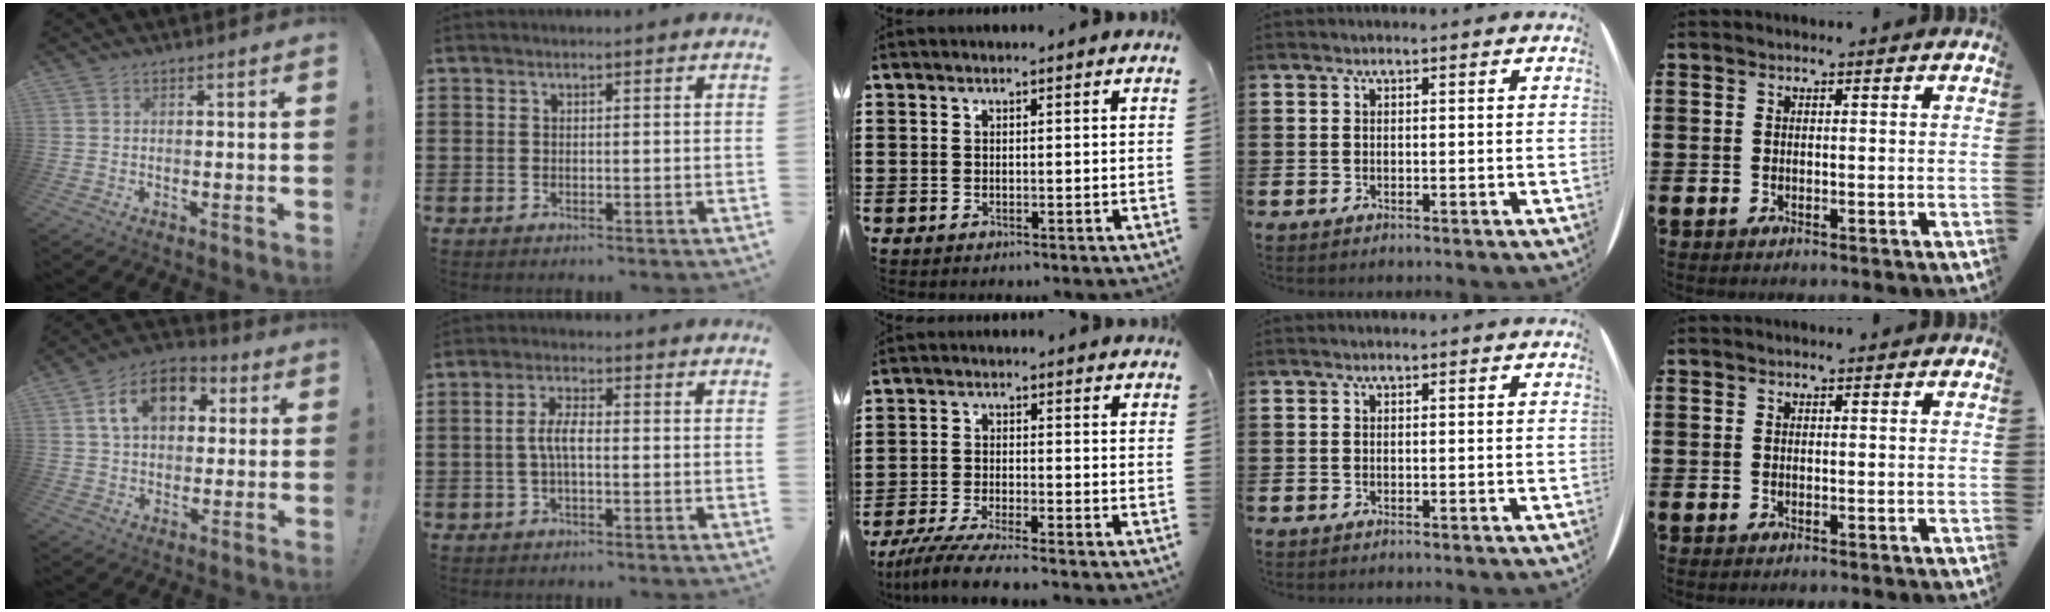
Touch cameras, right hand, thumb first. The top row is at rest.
{"thumb": {"total": 13.3, "force": [4.2, 9.4, 8.4], "torque": [-0.130, 0.003, 0.080]}, "index": {"total": 4.4, "force": [-0.7, 1.5, 4.1], "torque": [-0.094, -0.001, -0.020]}, "middle": {"total": 5.0, "force": [-4.6, -0.1, 1.9], "torque": [-0.053, -0.019, -0.093]}}